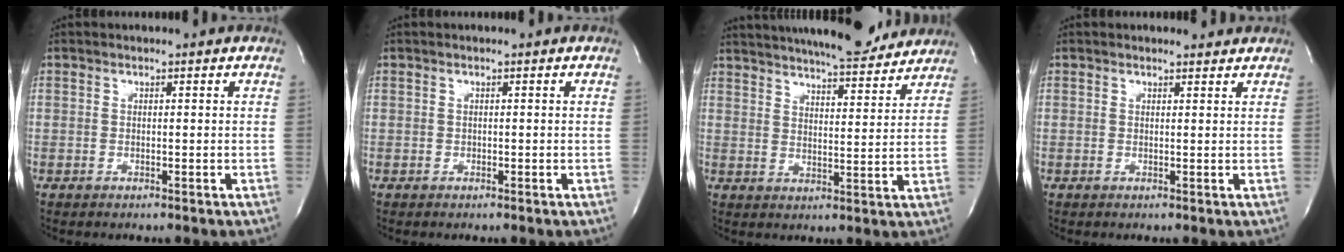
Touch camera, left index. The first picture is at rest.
{"total": 0.0}
{"total": 18.1, "force": [16.3, 2.8, 7.2], "torque": [-0.117, 0.010, 0.224]}
{"total": 1.9, "force": [1.8, 0.5, 0.2], "torque": [-0.008, 0.000, 0.018]}